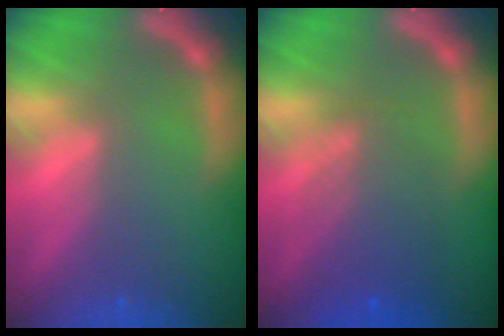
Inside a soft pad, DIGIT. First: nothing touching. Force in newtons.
{"total": 5.1}